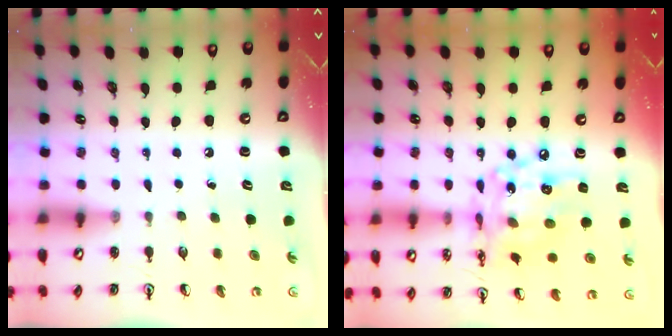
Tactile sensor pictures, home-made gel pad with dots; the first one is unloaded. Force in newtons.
{"total": 16.1, "press": 16.0, "slide": 1.3}